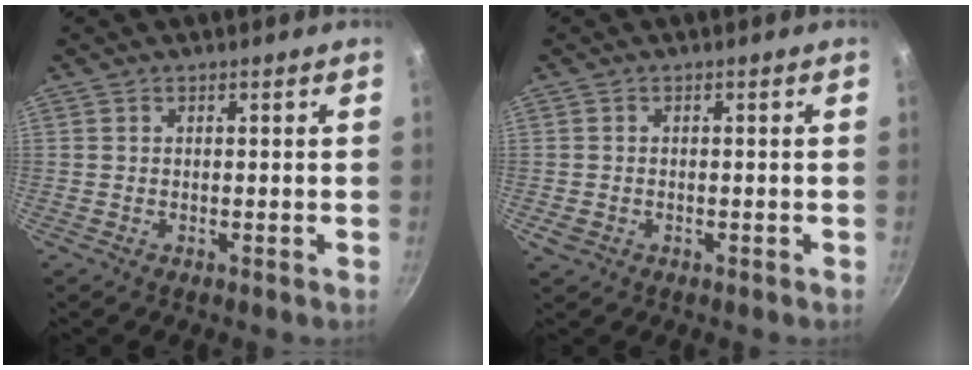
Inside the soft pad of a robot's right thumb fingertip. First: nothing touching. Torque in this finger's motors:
{"motor_torque": [0.00, 0.24, -0.02, 0.21, 0.06]}